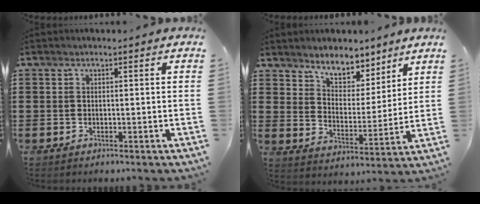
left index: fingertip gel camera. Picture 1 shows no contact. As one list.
[{"total": 6.7, "force": [6.0, 2.7, 1.5], "torque": [-0.044, -0.031, 0.106]}]